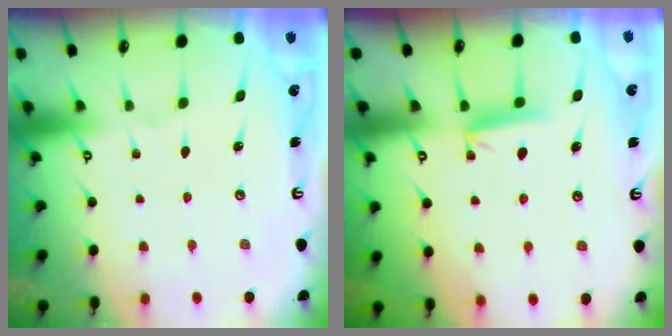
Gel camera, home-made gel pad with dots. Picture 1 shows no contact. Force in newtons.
{"total": 5.1, "press": 5.1, "slide": 0.7}